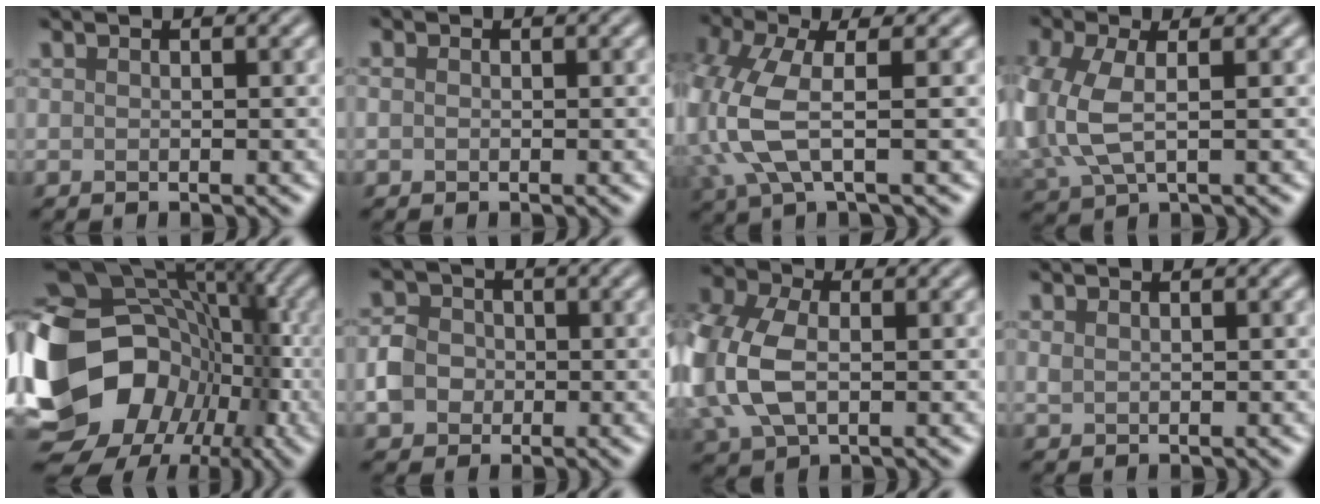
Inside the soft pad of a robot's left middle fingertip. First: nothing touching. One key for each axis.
{"total": 0.7, "fx": 0.0, "fy": 0.6, "fz": 0.3, "tx": -0.005, "ty": -0.001, "tz": -0.002}
{"total": 6.4, "fx": -0.1, "fy": 2.8, "fz": 5.7, "tx": -0.165, "ty": -0.005, "tz": -0.002}
{"total": 6.2, "fx": -0.1, "fy": 3.4, "fz": 5.2, "tx": -0.147, "ty": -0.002, "tz": -0.002}
{"total": 18.2, "fx": -3.0, "fy": 14.3, "fz": 10.8, "tx": -0.221, "ty": -0.004, "tz": -0.046}
{"total": 3.3, "fx": -0.7, "fy": 2.9, "fz": 1.3, "tx": -0.020, "ty": 0.004, "tz": -0.018}
{"total": 10.6, "fx": -0.2, "fy": 7.4, "fz": 7.6, "tx": -0.199, "ty": -0.004, "tz": 0.004}
{"total": 0.6, "fx": 0.4, "fy": 0.3, "fz": 0.3, "tx": -0.010, "ty": 0.000, "tz": 0.009}